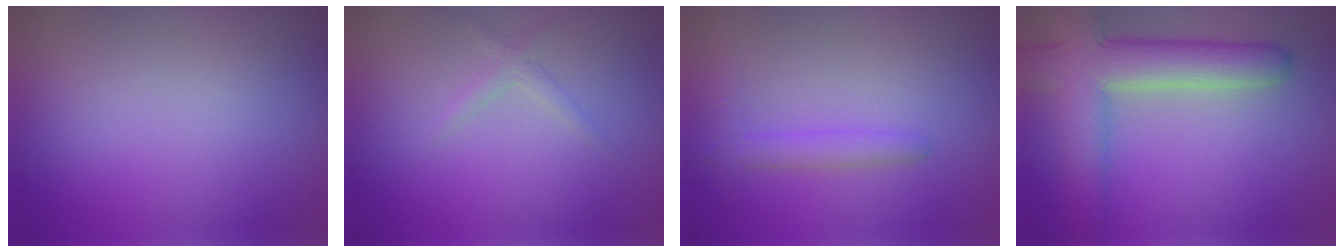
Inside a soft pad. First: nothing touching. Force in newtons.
{"total": 1.1, "press": 1.1, "slide": 0.0}
{"total": 2.0, "press": 2.0, "slide": 0.2}
{"total": 7.7, "press": 7.6, "slide": 0.6}